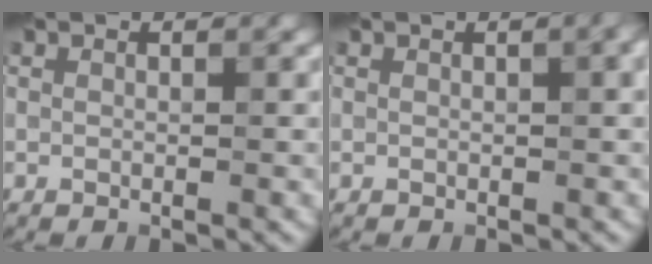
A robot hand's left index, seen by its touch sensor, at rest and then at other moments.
{"total": 2.1, "force": [0.5, 0.7, 1.9], "torque": [-0.015, 0.009, 0.006]}